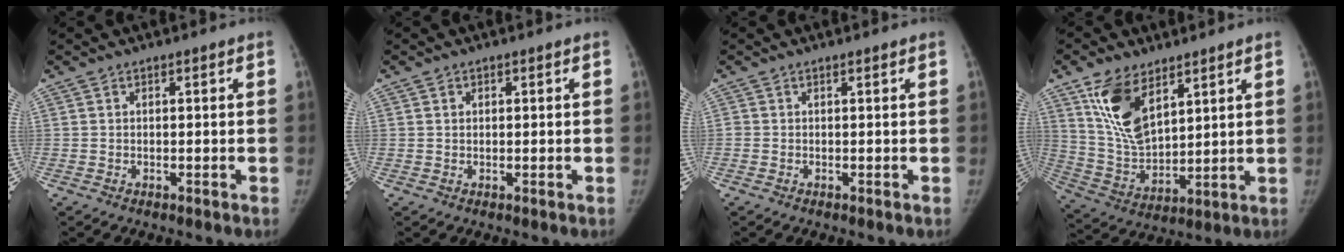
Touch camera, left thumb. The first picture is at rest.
{"total": 1.2, "force": [0.3, 1.0, 0.5], "torque": [-0.002, 0.001, 0.006]}
{"total": 0.0}
{"total": 13.9, "force": [7.5, 7.3, 9.3], "torque": [-0.153, -0.035, 0.158]}